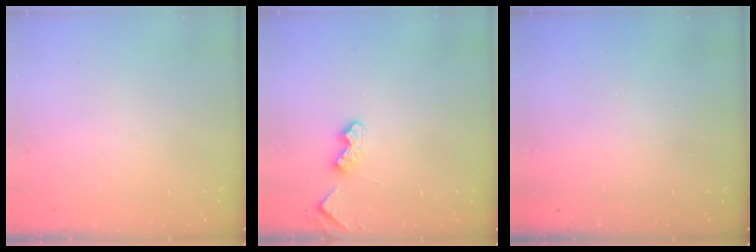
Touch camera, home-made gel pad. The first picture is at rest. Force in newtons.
{"total": 4.2, "press": 4.2, "slide": 0.5}
{"total": 0.0}